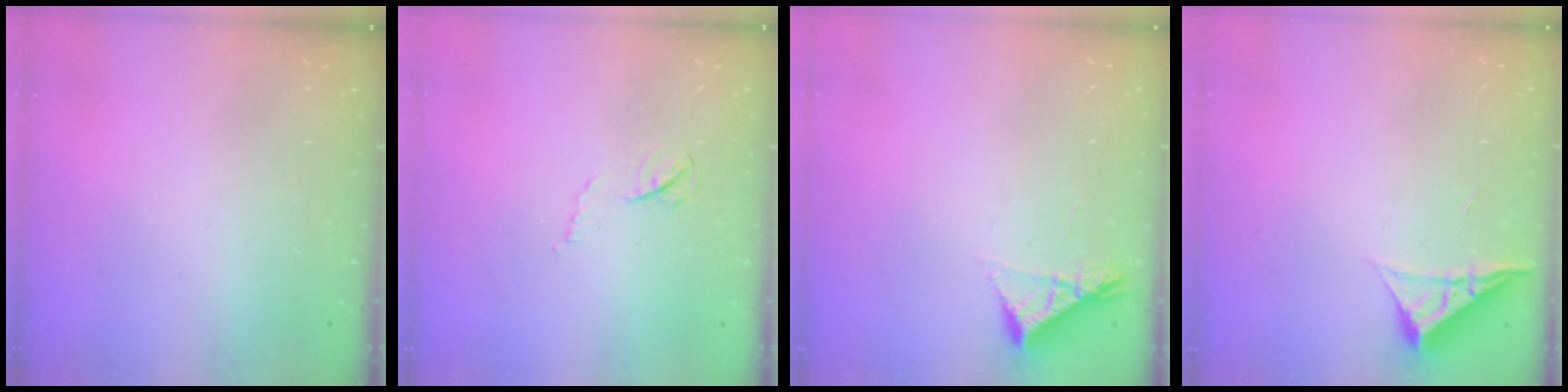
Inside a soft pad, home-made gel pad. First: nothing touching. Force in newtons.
{"total": 4.8, "press": 4.8, "slide": 0.6}
{"total": 5.0, "press": 5.0, "slide": 0.8}
{"total": 4.7, "press": 4.7, "slide": 0.7}